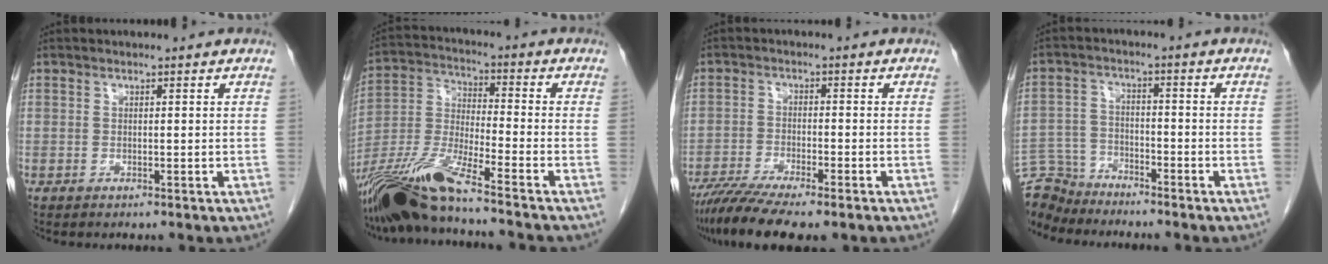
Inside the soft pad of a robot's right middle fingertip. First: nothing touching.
{"total": 14.1, "force": [-11.4, -0.7, 8.3], "torque": [-0.175, -0.019, -0.216]}
{"total": 9.8, "force": [-7.8, 1.0, 5.9], "torque": [-0.100, -0.018, -0.126]}
{"total": 8.0, "force": [-7.8, 1.9, -0.4], "torque": [0.000, 0.004, -0.149]}